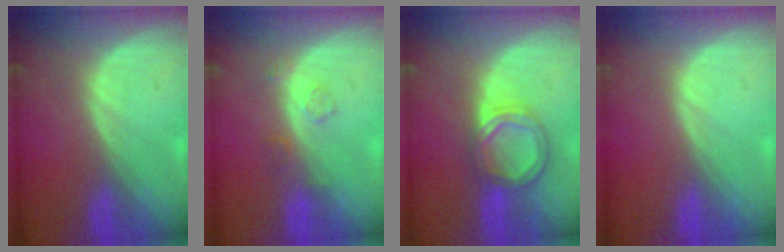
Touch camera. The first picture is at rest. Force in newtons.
{"total": 2.1, "press": 2.1, "slide": 0.2}
{"total": 6.4, "press": 5.9, "slide": 2.5}
{"total": 0.0}